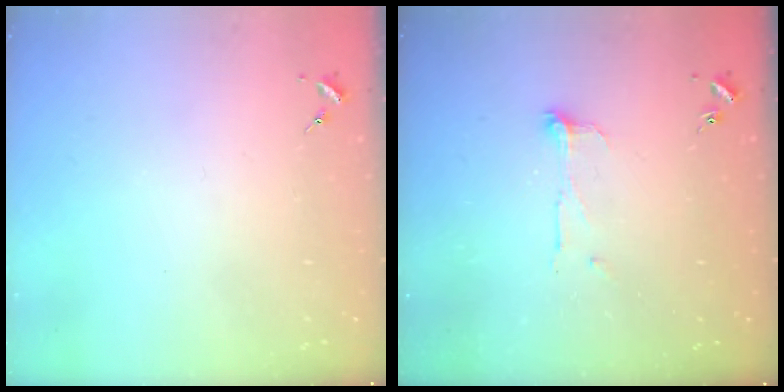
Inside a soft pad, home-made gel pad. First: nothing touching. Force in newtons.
{"total": 7.3, "press": 7.2, "slide": 0.6}